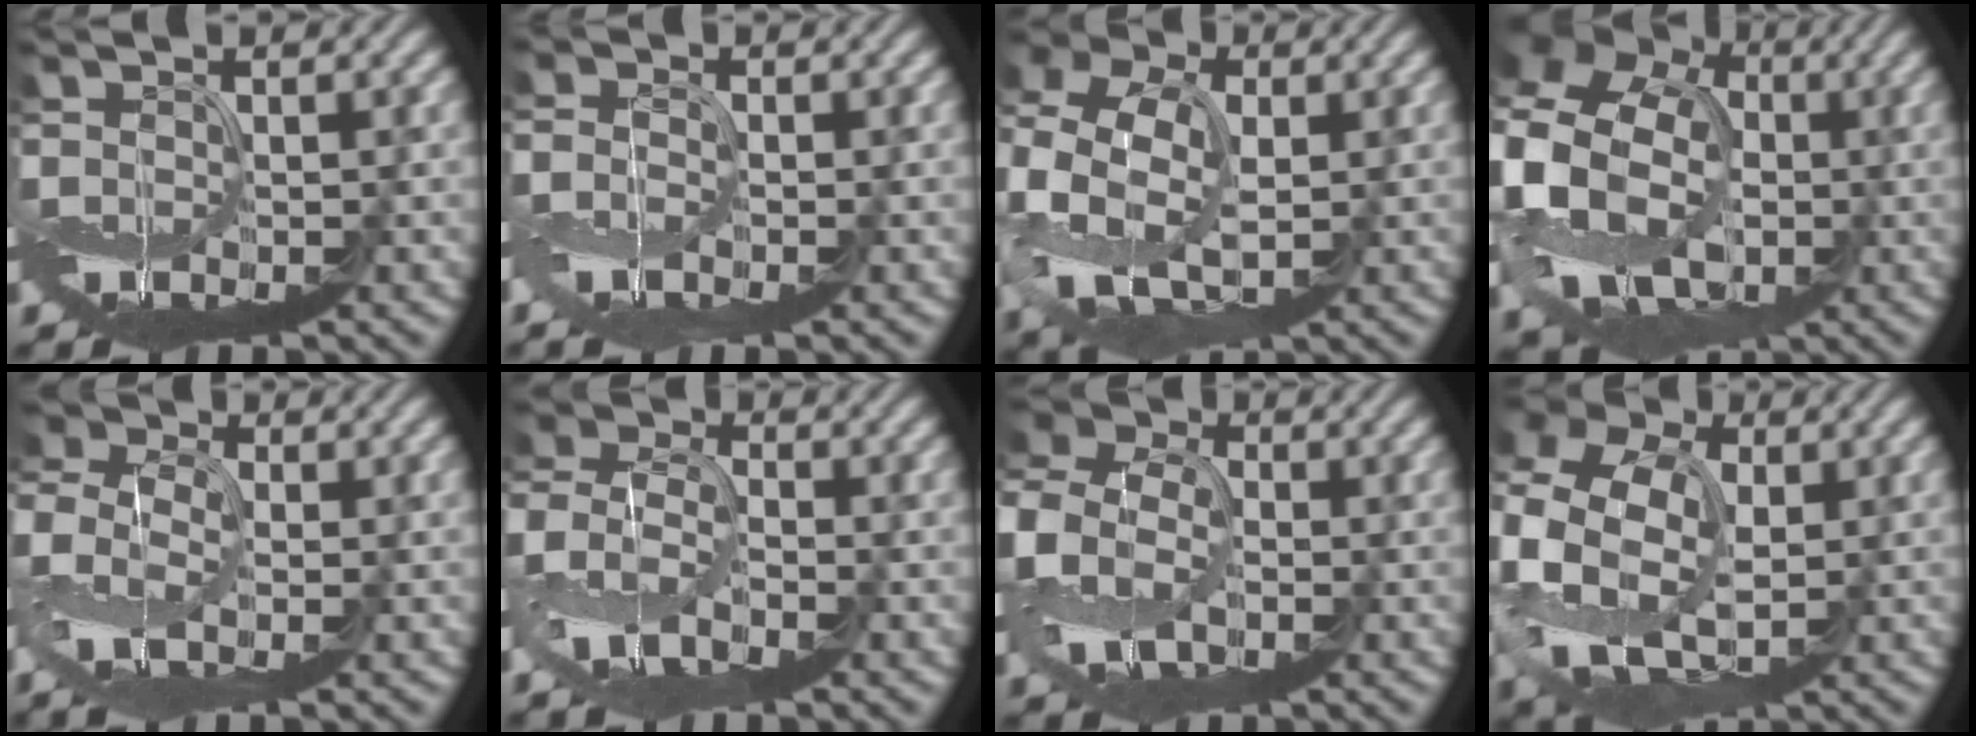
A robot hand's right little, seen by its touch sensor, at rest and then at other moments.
{"total": 2.7, "force": [-1.2, 1.6, 1.7], "torque": [-0.043, -0.008, -0.021]}
{"total": 10.7, "force": [-0.2, 8.0, 7.1], "torque": [-0.192, -0.013, 0.001]}
{"total": 19.8, "force": [0.6, 16.8, 10.4], "torque": [-0.246, 0.017, -0.038]}
{"total": 7.6, "force": [-0.6, 5.2, 5.5], "torque": [-0.167, 0.006, -0.012]}
{"total": 7.1, "force": [-1.6, 4.6, 5.2], "torque": [-0.122, 0.013, -0.046]}
{"total": 9.6, "force": [-0.5, 7.0, 6.5], "torque": [-0.165, -0.002, -0.015]}
{"total": 12.3, "force": [0.6, 9.3, 8.0], "torque": [-0.191, -0.010, 0.020]}